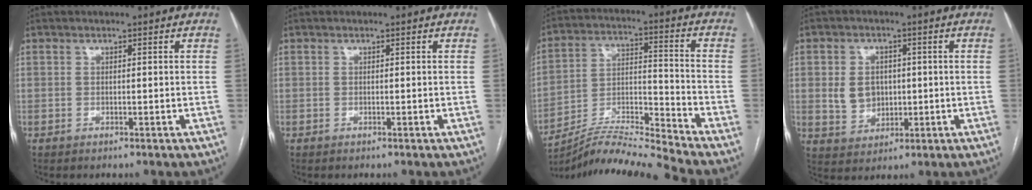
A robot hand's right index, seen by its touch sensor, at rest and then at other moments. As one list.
[{"total": 0.0}, {"total": 12.8, "force": [-12.1, -2.8, 3.3], "torque": [-0.061, 0.014, -0.221]}, {"total": 6.0, "force": [0.4, 5.0, 3.3], "torque": [-0.060, 0.011, 0.021]}]